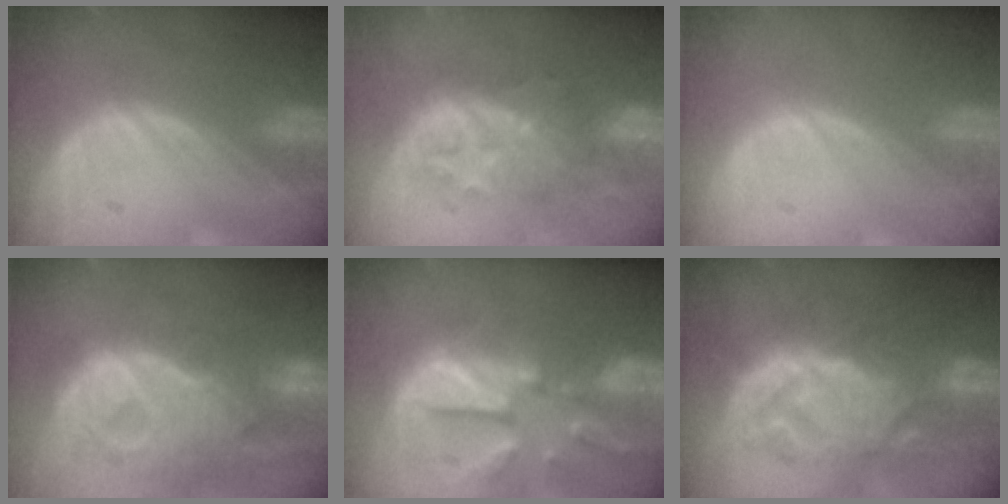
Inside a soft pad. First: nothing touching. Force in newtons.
{"total": 8.3, "press": 8.2, "slide": 1.1}
{"total": 0.0}
{"total": 12.8, "press": 10.8, "slide": 6.8}
{"total": 12.1, "press": 10.5, "slide": 5.9}
{"total": 10.6, "press": 10.6, "slide": 0.7}